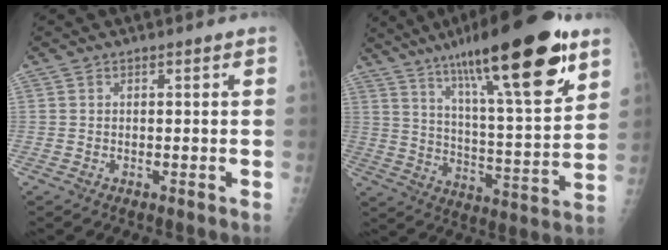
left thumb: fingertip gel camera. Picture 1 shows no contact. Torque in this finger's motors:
{"motor_torque": [1.99, 1.03, 1.72, -1.05, 0.50]}